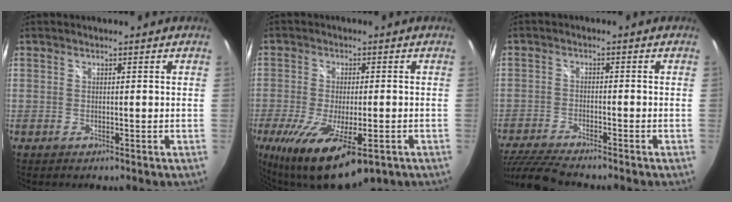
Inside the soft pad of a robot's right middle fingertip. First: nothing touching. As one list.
[{"total": 16.0, "force": [-8.8, 5.4, 12.3], "torque": [-0.247, -0.066, -0.140]}, {"total": 9.9, "force": [-9.0, 0.7, 4.1], "torque": [-0.111, -0.024, -0.163]}]